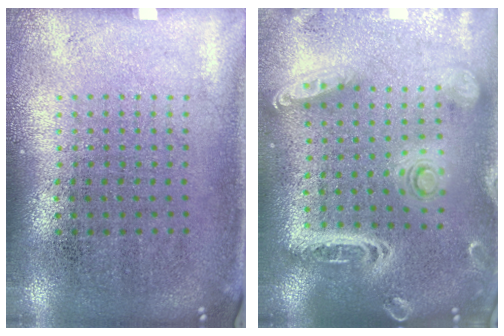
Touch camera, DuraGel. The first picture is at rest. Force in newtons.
{"total": 2.8, "press": 2.4, "slide": 1.4}